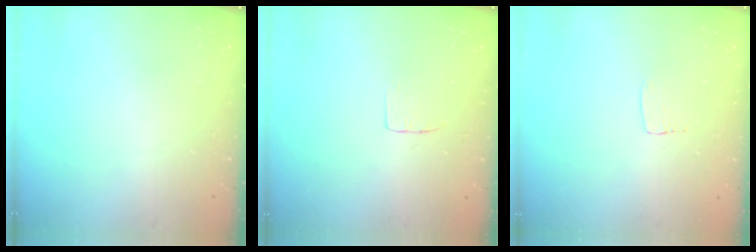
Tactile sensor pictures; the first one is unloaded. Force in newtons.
{"total": 3.4, "press": 3.4, "slide": 0.3}
{"total": 3.7, "press": 3.7, "slide": 0.1}